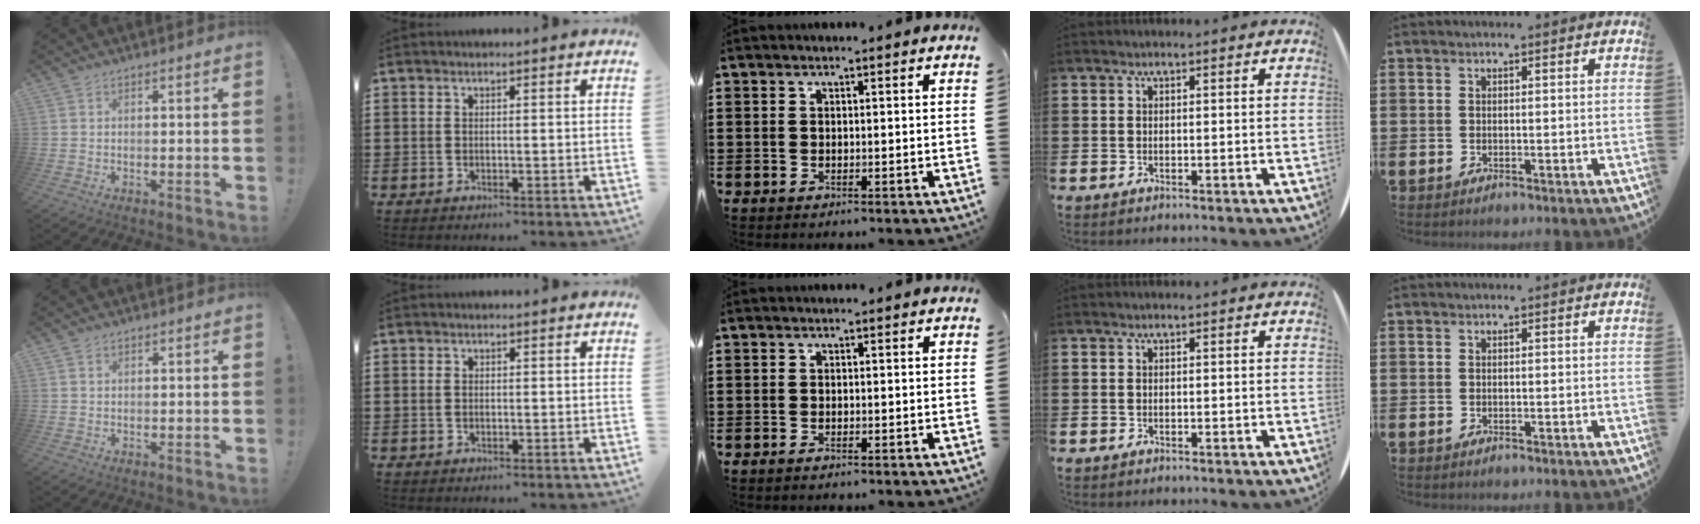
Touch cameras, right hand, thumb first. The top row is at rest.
{"thumb": {"total": 1.2, "force": [0.8, 0.9, 0.3], "torque": [0.001, -0.002, 0.014]}, "index": {"total": 0.7, "force": [0.0, 0.4, 0.5], "torque": [-0.012, 0.002, 0.000]}, "middle": {"total": 0.5, "force": [-0.3, 0.0, 0.4], "torque": [-0.011, -0.007, -0.004]}}